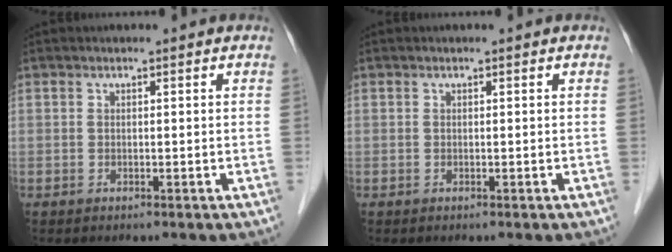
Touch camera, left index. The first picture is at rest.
{"total": 0.0}